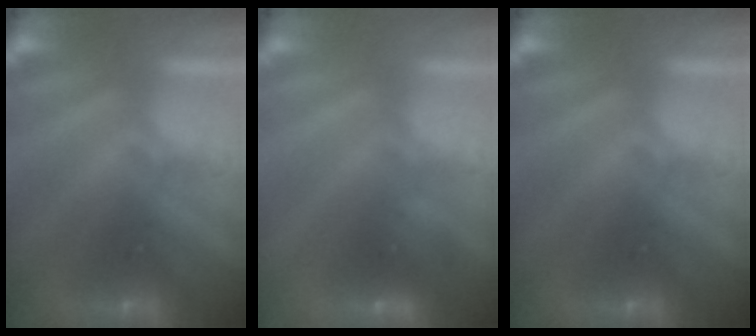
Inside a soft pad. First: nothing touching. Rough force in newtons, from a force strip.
{"total": 1.4}
{"total": 0.0}